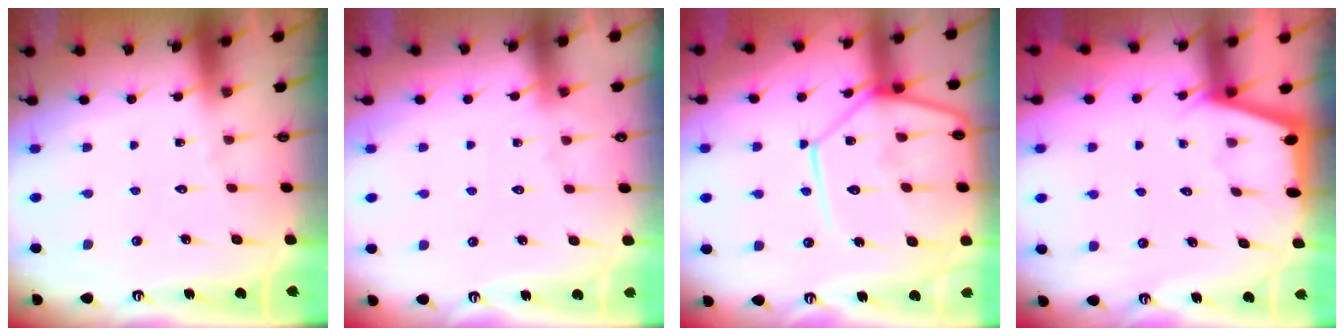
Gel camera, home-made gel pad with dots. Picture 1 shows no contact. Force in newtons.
{"total": 4.6, "press": 4.5, "slide": 0.6}
{"total": 17.1, "press": 17.0, "slide": 2.4}
{"total": 1.8, "press": 1.8, "slide": 0.4}